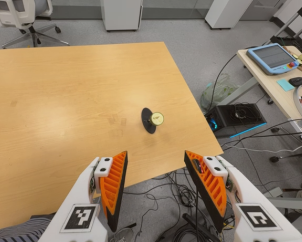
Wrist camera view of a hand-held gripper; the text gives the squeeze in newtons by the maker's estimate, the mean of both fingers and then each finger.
{"total": 0.0}